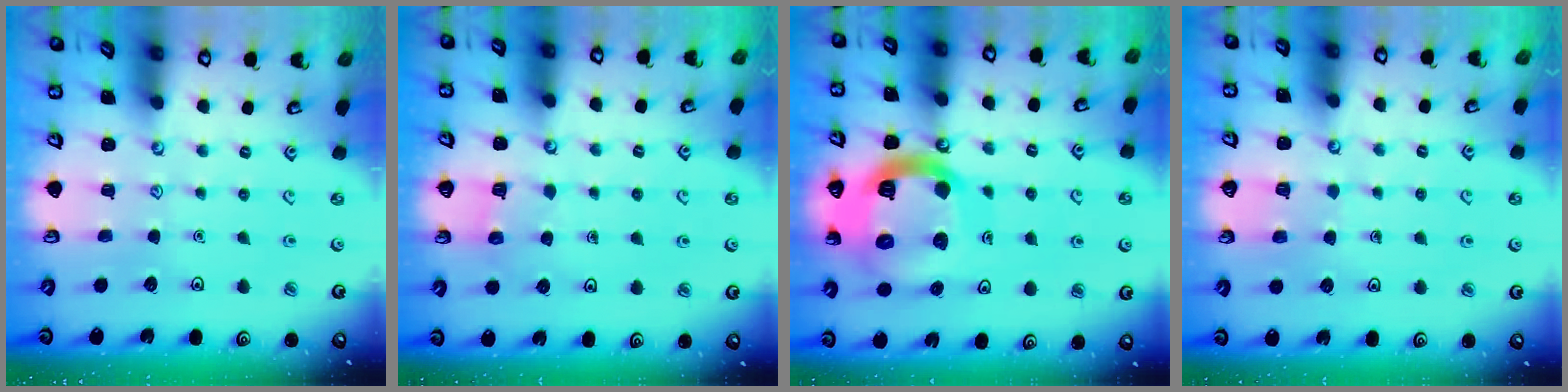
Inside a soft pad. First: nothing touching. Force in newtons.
{"total": 3.8, "press": 3.7, "slide": 0.3}
{"total": 22.0, "press": 21.8, "slide": 2.4}
{"total": 3.4, "press": 3.3, "slide": 0.3}